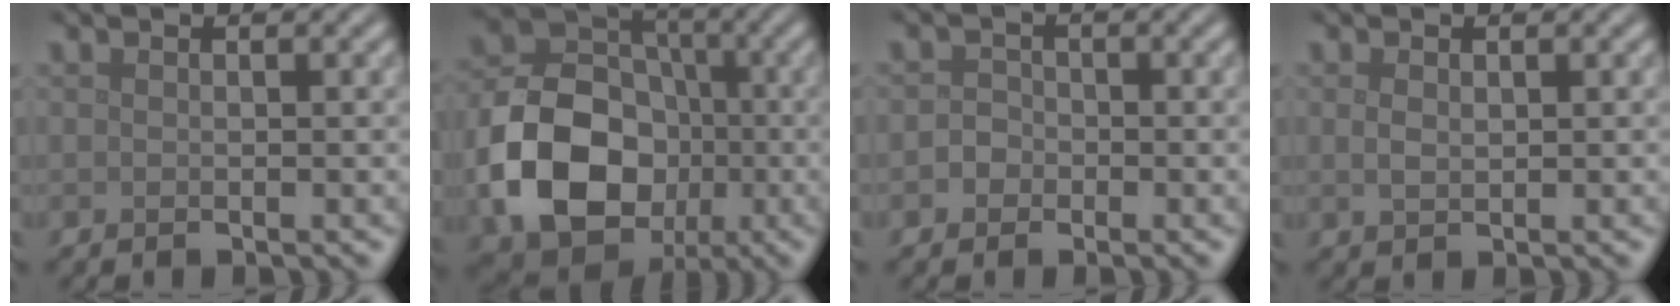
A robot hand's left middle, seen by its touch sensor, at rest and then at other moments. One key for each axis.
{"total": 11.9, "fx": -2.9, "fy": 9.1, "fz": 7.0, "tx": -0.140, "ty": -0.007, "tz": -0.055}
{"total": 1.4, "fx": -0.5, "fy": 1.3, "fz": 0.4, "tx": 0.001, "ty": 0.003, "tz": -0.016}
{"total": 1.2, "fx": 0.3, "fy": 0.8, "fz": 0.8, "tx": -0.020, "ty": -0.002, "tz": 0.008}